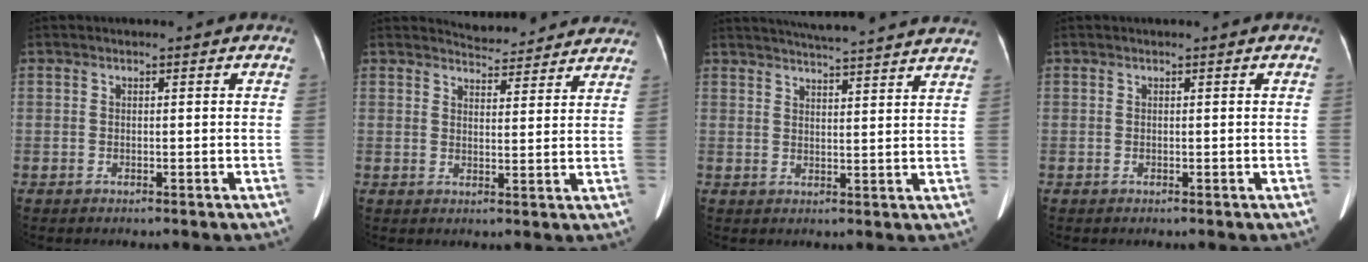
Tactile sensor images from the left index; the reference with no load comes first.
{"total": 8.6, "force": [8.4, 1.7, 0.8], "torque": [-0.001, 0.002, 0.092]}
{"total": 18.2, "force": [17.0, 0.0, 6.5], "torque": [-0.103, -0.006, 0.212]}
{"total": 0.0}